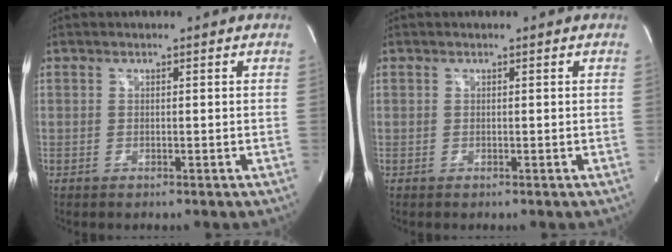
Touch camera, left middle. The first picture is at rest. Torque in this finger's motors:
{"motor_torque": [-0.30, 0.17, -0.06, -0.01]}